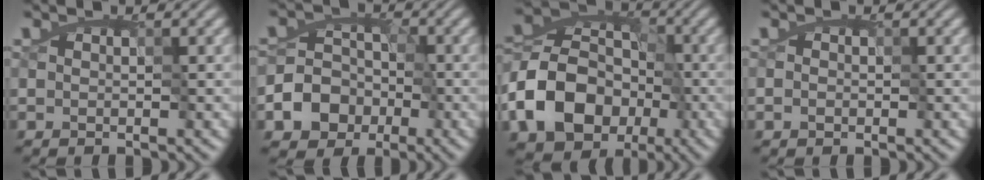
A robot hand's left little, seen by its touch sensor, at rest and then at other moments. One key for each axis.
{"total": 8.3, "fx": -5.0, "fy": 6.5, "fz": 1.0, "tx": -0.006, "ty": -0.009, "tz": -0.105}
{"total": 10.7, "fx": -5.5, "fy": 7.8, "fz": 5.0, "tx": -0.097, "ty": 0.001, "tz": -0.101}
{"total": 1.4, "fx": 0.2, "fy": 1.2, "fz": 0.8, "tx": -0.014, "ty": 0.011, "tz": 0.001}